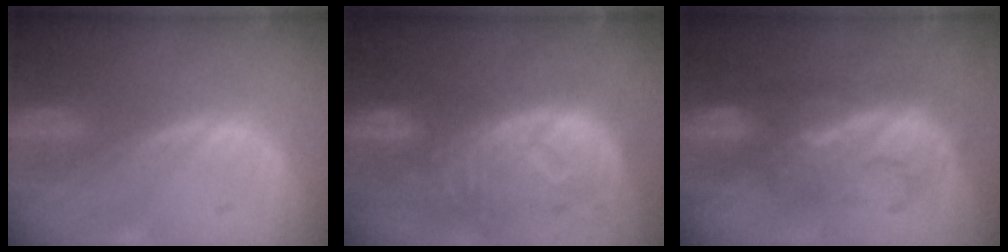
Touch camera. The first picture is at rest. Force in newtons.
{"total": 11.4, "press": 9.9, "slide": 5.6}
{"total": 8.0, "press": 7.9, "slide": 1.5}